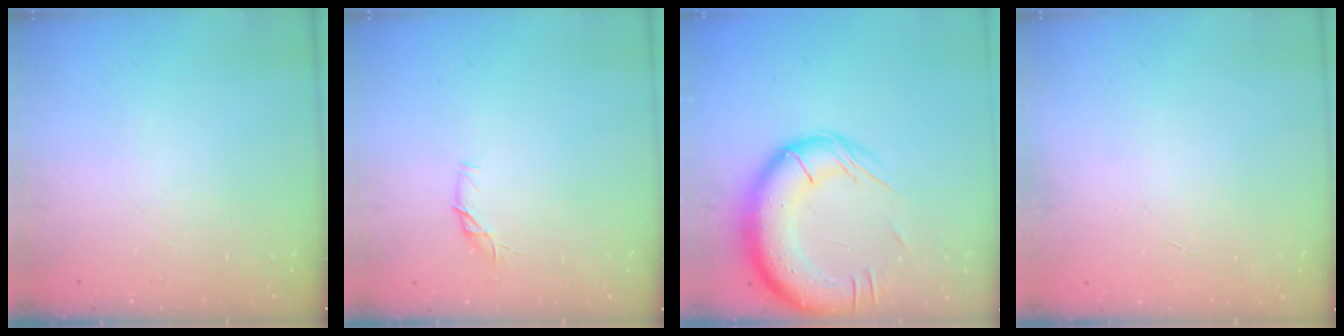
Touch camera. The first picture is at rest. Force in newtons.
{"total": 6.7, "press": 6.7, "slide": 0.6}
{"total": 21.5, "press": 20.8, "slide": 5.3}
{"total": 0.5, "press": 0.5, "slide": 0.1}